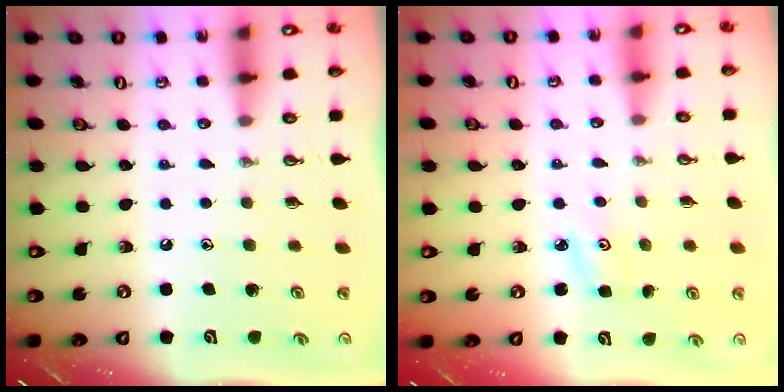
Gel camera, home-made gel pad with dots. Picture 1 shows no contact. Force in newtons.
{"total": 3.0, "press": 3.0, "slide": 0.4}